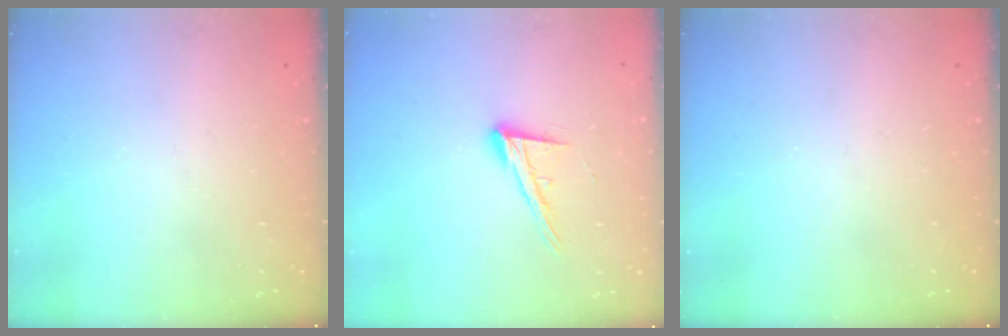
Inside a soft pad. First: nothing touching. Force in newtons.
{"total": 13.2, "press": 12.7, "slide": 3.4}
{"total": 0.0}